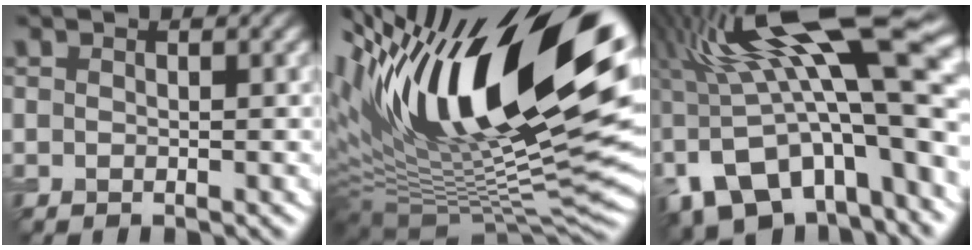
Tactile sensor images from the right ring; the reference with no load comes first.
{"total": 20.4, "force": [7.2, 8.5, 17.1], "torque": [-0.297, 0.020, 0.123]}
{"total": 16.2, "force": [-1.2, 8.1, 14.0], "torque": [-0.243, 0.008, -0.007]}